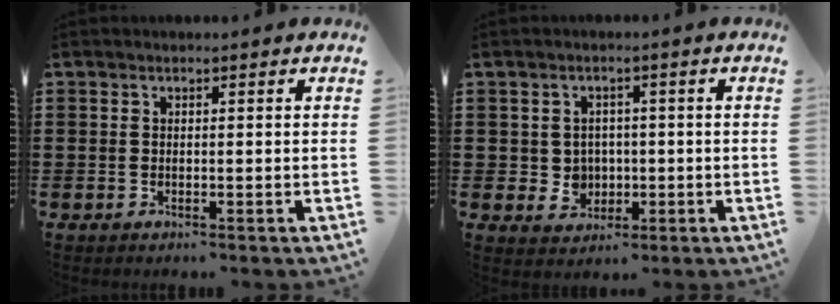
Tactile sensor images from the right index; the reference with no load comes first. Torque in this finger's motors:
{"motor_torque": [0.56, 1.58, 0.14, 0.03]}